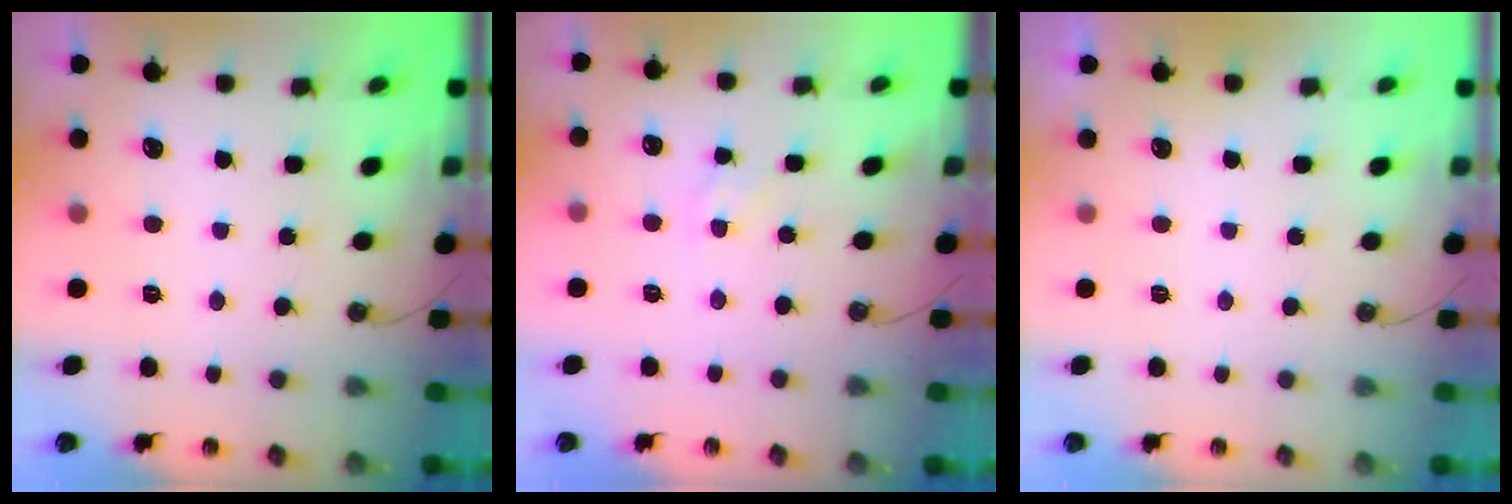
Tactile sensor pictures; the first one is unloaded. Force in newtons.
{"total": 2.6, "press": 2.6, "slide": 0.4}
{"total": 0.0}